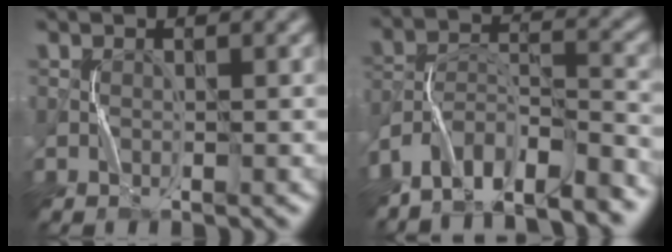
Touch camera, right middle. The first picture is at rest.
{"total": 8.6, "force": [-7.5, 1.9, 3.9], "torque": [-0.075, 0.002, -0.137]}